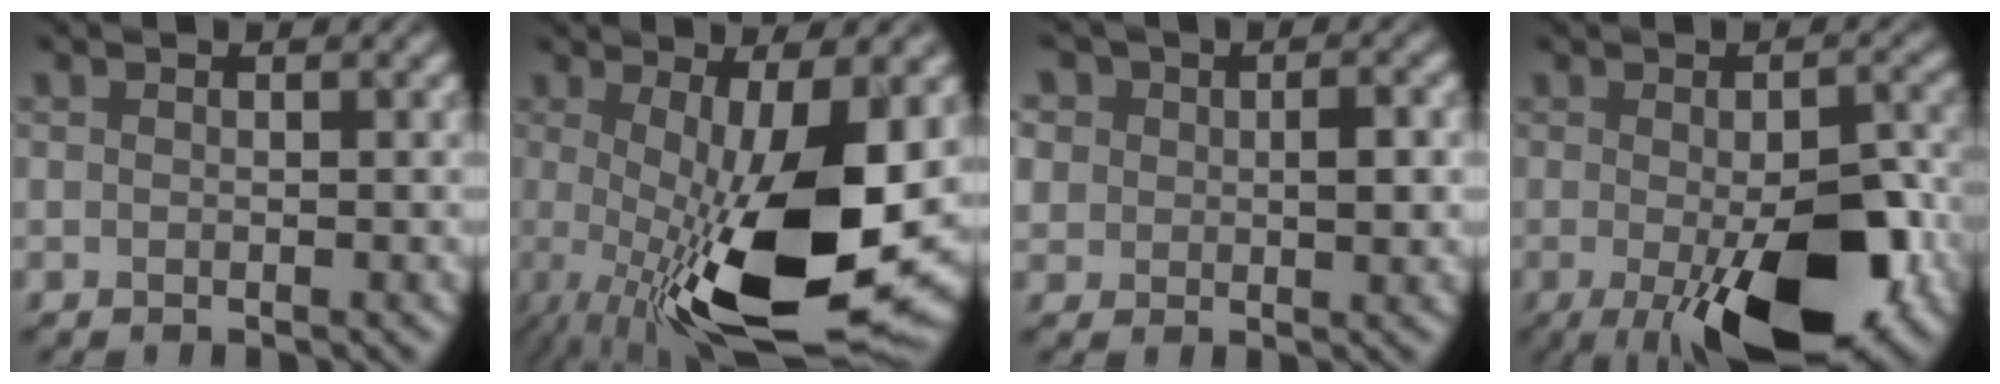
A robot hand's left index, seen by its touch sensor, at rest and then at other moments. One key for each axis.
{"total": 14.6, "fx": -2.1, "fy": 4.8, "fz": 13.6, "tx": -0.220, "ty": -0.032, "tz": -0.026}
{"total": 5.2, "fx": 1.5, "fy": 4.1, "fz": 2.8, "tx": -0.039, "ty": 0.014, "tz": 0.020}
{"total": 12.7, "fx": -4.3, "fy": 4.5, "fz": 11.1, "tx": -0.151, "ty": -0.014, "tz": -0.063}